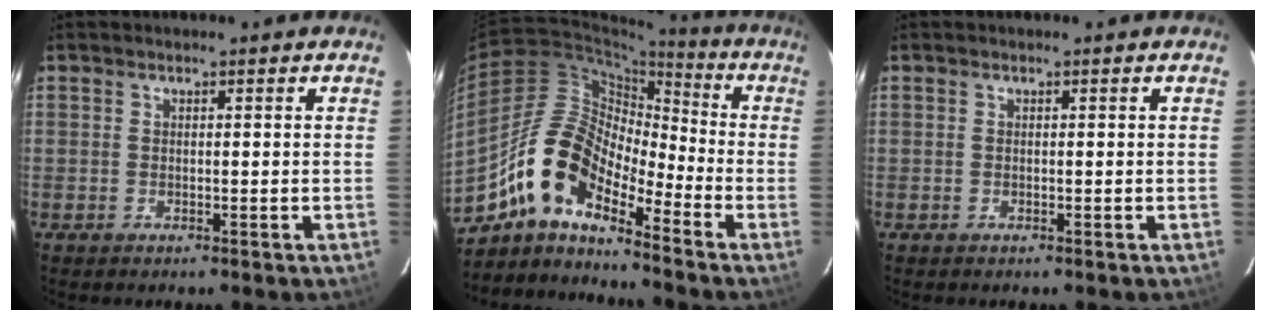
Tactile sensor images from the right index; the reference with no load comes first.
{"total": 13.3, "force": [-9.5, 5.0, 7.8], "torque": [-0.128, 0.011, -0.195]}
{"total": 0.0}